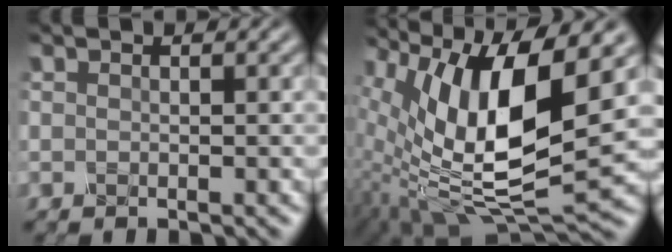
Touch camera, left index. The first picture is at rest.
{"total": 12.6, "force": [2.3, 4.8, 11.5], "torque": [-0.213, -0.007, 0.053]}